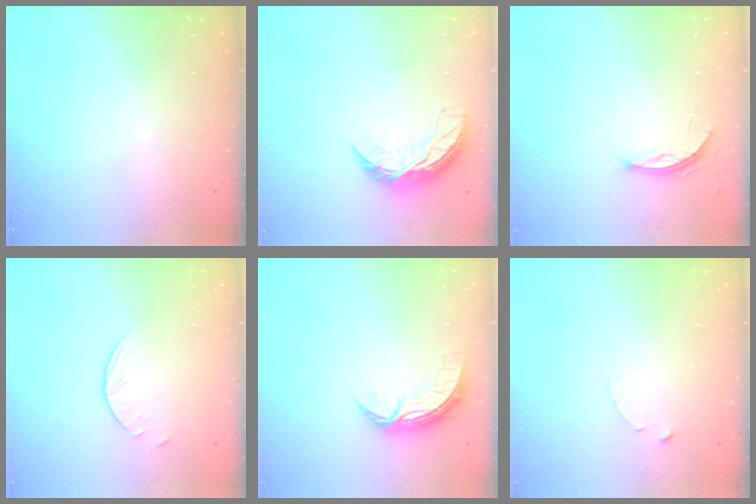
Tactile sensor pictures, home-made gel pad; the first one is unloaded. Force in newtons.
{"total": 8.4, "press": 8.4, "slide": 0.4}
{"total": 3.9, "press": 3.9, "slide": 0.4}
{"total": 0.9, "press": 0.9, "slide": 0.2}
{"total": 7.2, "press": 7.1, "slide": 0.5}
{"total": 1.0, "press": 1.0, "slide": 0.2}